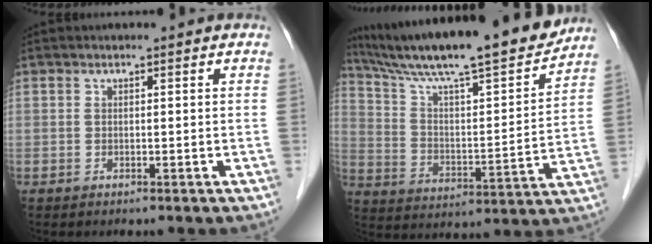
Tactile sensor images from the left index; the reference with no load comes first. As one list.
[{"total": 22.1, "force": [19.1, 1.2, 11.0], "torque": [-0.188, -0.013, 0.296]}]